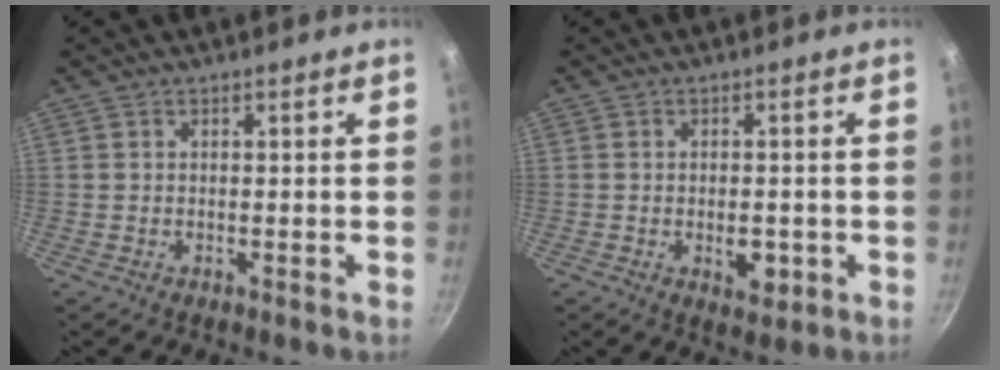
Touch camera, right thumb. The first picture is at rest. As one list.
[{"total": 4.5, "force": [-1.2, 2.5, 3.5], "torque": [-0.040, 0.001, -0.013]}]